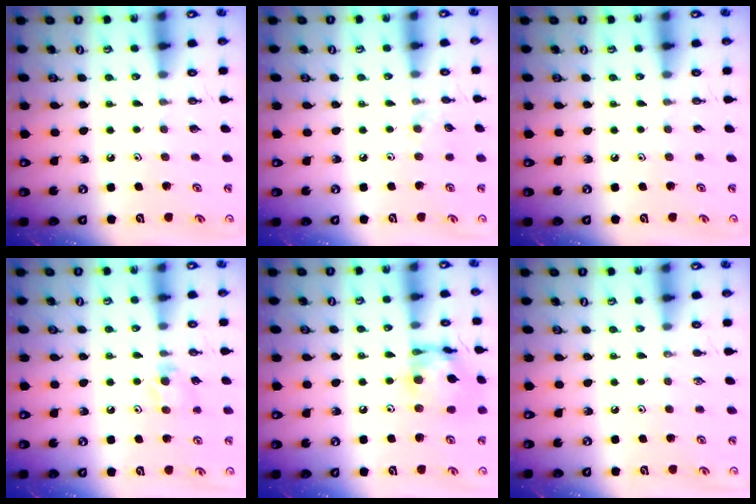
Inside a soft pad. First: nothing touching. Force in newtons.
{"total": 2.9, "press": 2.9, "slide": 0.3}
{"total": 0.0}
{"total": 5.2, "press": 5.1, "slide": 0.8}
{"total": 13.4, "press": 13.4, "slide": 1.3}
{"total": 0.0}